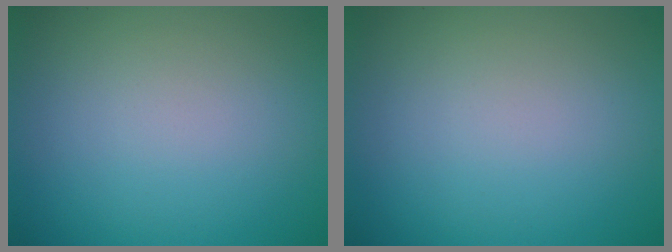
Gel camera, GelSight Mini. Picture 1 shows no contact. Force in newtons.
{"total": 0.0}